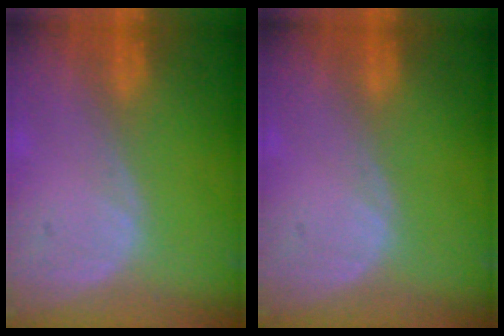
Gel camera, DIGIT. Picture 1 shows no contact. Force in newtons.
{"total": 0.0}